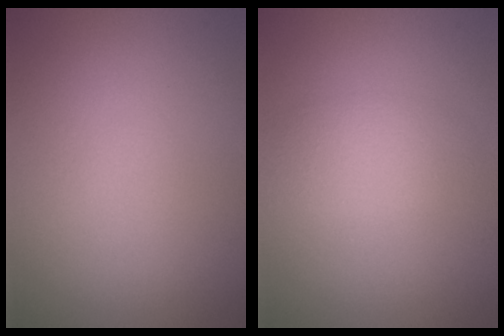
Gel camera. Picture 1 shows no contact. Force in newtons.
{"total": 2.4, "press": 2.4, "slide": 0.0}